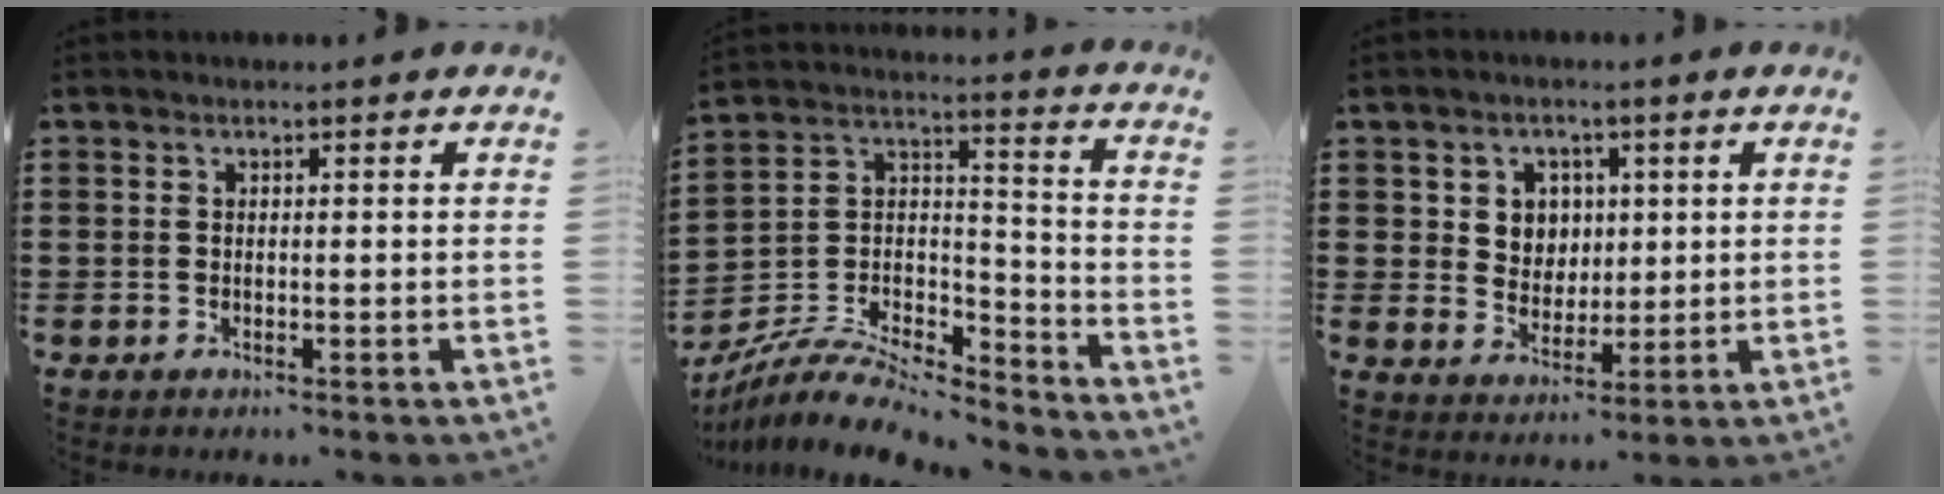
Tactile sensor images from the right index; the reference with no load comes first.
{"total": 8.0, "force": [-7.3, 2.0, 2.7], "torque": [-0.059, 0.003, -0.145]}
{"total": 4.9, "force": [1.6, 4.5, 1.2], "torque": [-0.037, 0.013, 0.025]}